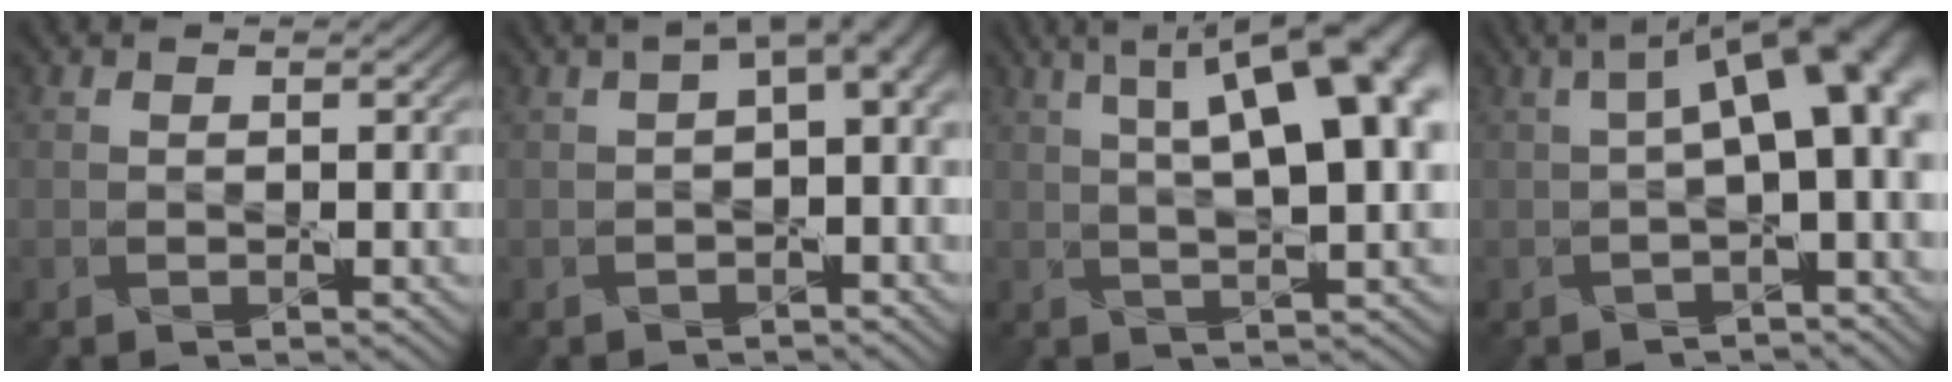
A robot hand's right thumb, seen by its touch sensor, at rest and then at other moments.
{"total": 4.9, "force": [0.9, 2.3, 4.2], "torque": [-0.058, 0.004, 0.013]}
{"total": 14.4, "force": [5.3, 4.7, 12.6], "torque": [-0.173, 0.037, 0.065]}
{"total": 9.2, "force": [0.8, 3.6, 8.5], "torque": [-0.115, 0.013, 0.013]}